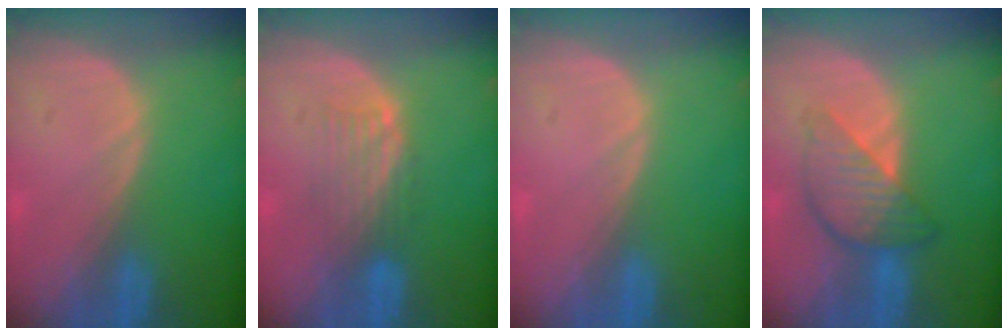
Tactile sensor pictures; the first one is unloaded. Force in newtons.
{"total": 4.7, "press": 4.1, "slide": 2.4}
{"total": 0.0}
{"total": 6.2, "press": 6.2, "slide": 0.3}